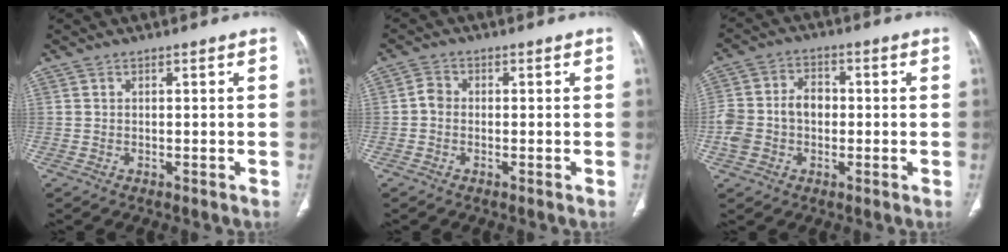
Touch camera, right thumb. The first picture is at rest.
{"total": 2.2, "force": [-0.4, 1.8, 1.2], "torque": [-0.017, 0.005, -0.015]}
{"total": 9.2, "force": [-0.9, 6.9, 6.1], "torque": [-0.113, 0.030, -0.019]}